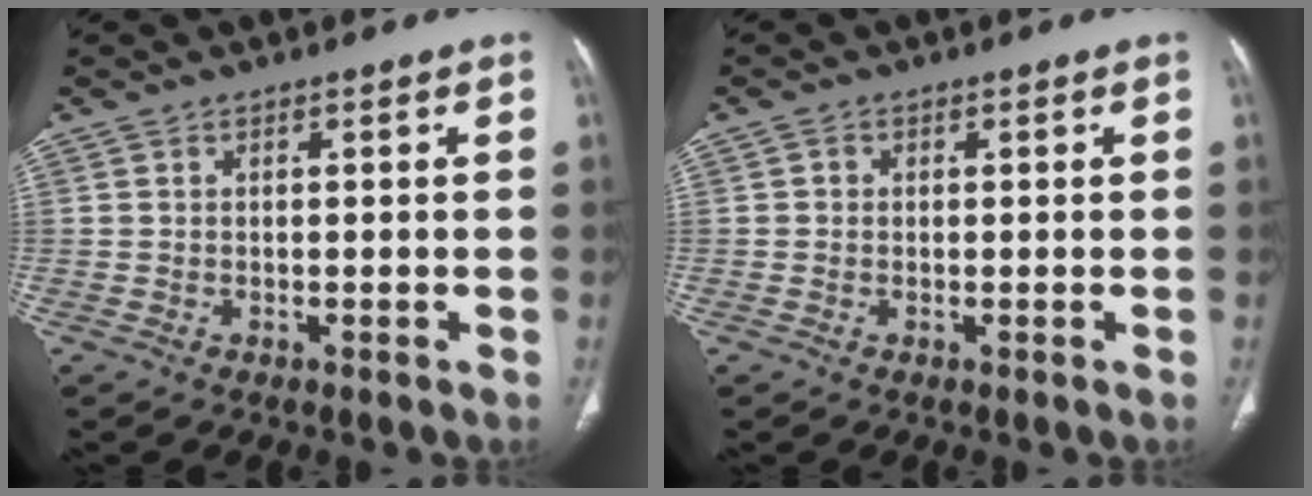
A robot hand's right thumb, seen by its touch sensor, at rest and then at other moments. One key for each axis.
{"total": 0.9, "fx": 0.1, "fy": 0.9, "fz": 0.3, "tx": -0.001, "ty": 0.002, "tz": 0.000}